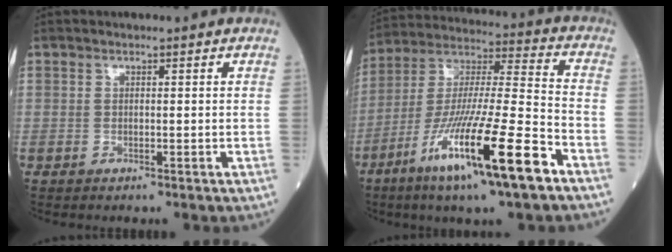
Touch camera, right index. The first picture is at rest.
{"total": 19.9, "force": [-10.4, 0.6, 17.0], "torque": [-0.325, -0.047, -0.186]}